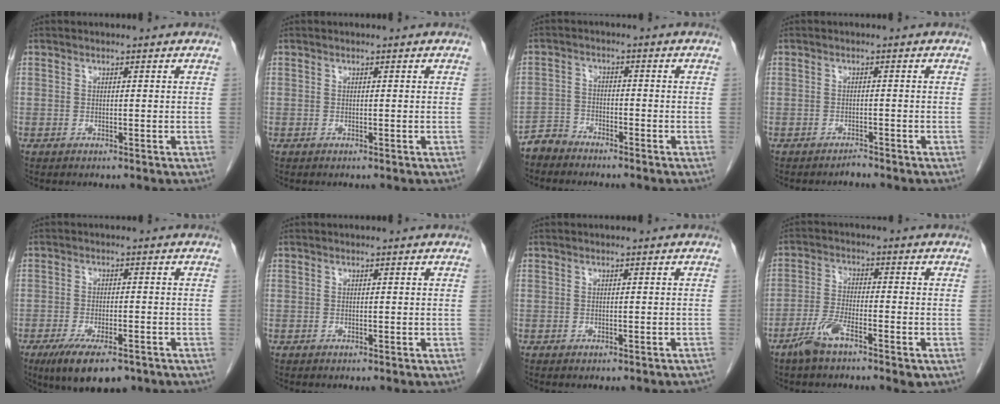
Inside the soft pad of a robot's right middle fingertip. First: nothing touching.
{"total": 0.0}
{"total": 3.2, "force": [-3.1, 0.9, -0.2], "torque": [0.004, -0.004, -0.063]}
{"total": 1.0, "force": [-1.0, 0.0, -0.1], "torque": [0.002, -0.004, -0.015]}
{"total": 9.3, "force": [-6.2, 2.9, 6.3], "torque": [-0.103, -0.016, -0.097]}
{"total": 0.0}
{"total": 1.4, "force": [-1.2, 0.3, 0.7], "torque": [-0.010, -0.001, -0.014]}
{"total": 5.7, "force": [-3.5, 1.8, 4.1], "torque": [-0.085, -0.005, -0.062]}